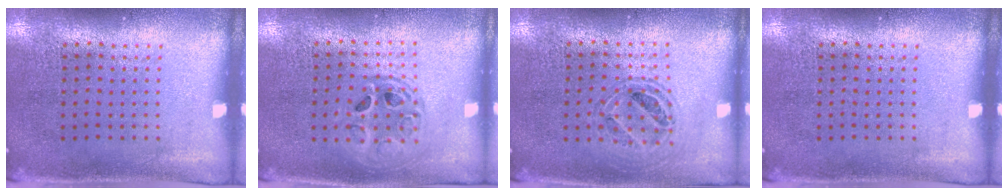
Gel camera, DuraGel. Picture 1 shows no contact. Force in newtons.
{"total": 1.5, "press": 1.3, "slide": 0.7}
{"total": 0.8, "press": 0.8, "slide": 0.0}
{"total": 0.0}